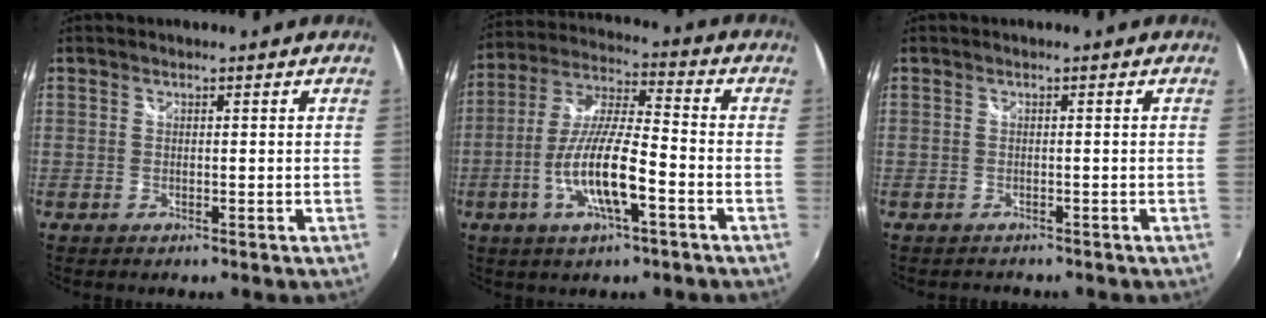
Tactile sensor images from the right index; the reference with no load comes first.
{"total": 13.0, "force": [-4.9, 2.7, 11.8], "torque": [-0.241, -0.006, -0.095]}
{"total": 1.7, "force": [-1.4, 0.9, 0.4], "torque": [-0.011, -0.007, -0.015]}